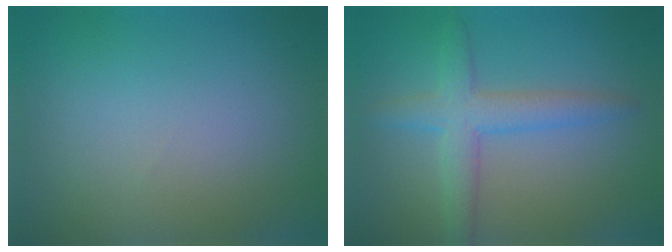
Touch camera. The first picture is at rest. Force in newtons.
{"total": 3.8, "press": 3.8, "slide": 0.2}